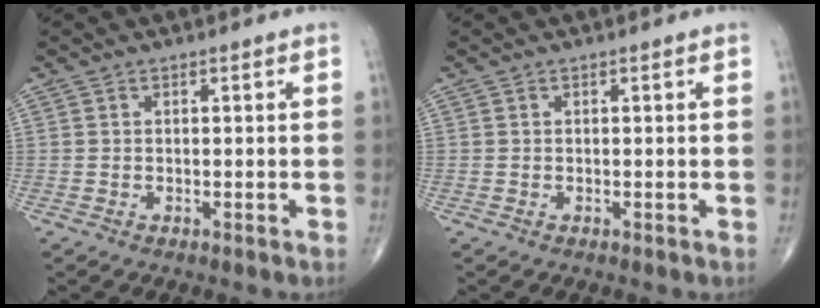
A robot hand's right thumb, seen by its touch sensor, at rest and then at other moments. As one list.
[{"total": 0.0}]